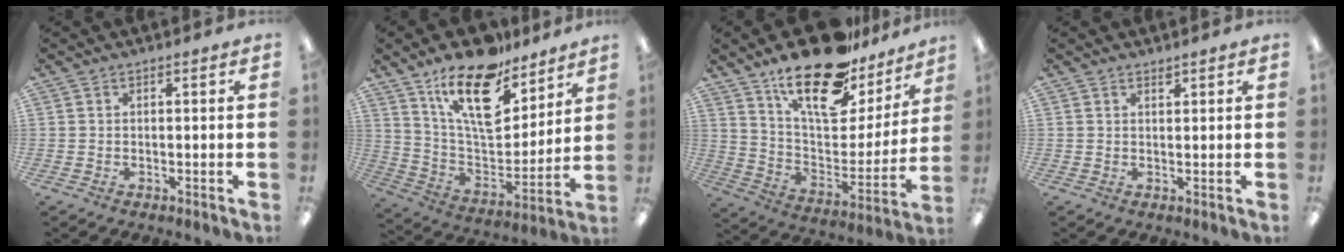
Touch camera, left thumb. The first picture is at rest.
{"total": 20.5, "force": [13.5, 9.1, 12.4], "torque": [-0.206, -0.086, 0.236]}
{"total": 23.5, "force": [16.8, 9.9, 13.1], "torque": [-0.200, -0.107, 0.290]}
{"total": 1.2, "force": [1.1, 0.2, 0.1], "torque": [-0.003, -0.001, 0.022]}